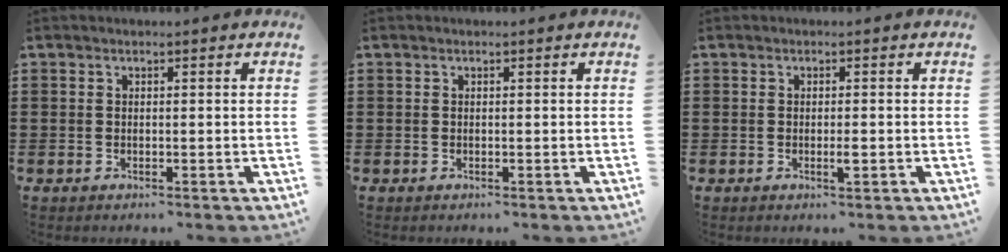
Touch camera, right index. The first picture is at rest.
{"total": 0.0}
{"total": 1.6, "force": [-0.5, 0.3, 1.5], "torque": [-0.034, -0.004, -0.010]}